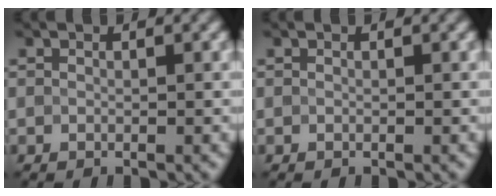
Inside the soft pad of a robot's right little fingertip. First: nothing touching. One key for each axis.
{"total": 0.0}